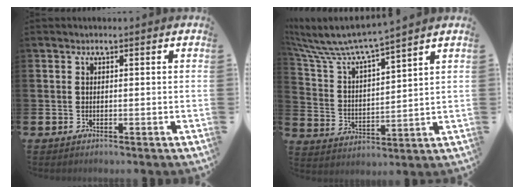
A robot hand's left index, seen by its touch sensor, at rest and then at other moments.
{"total": 6.7, "force": [6.4, 0.6, 2.1], "torque": [-0.075, -0.047, 0.103]}